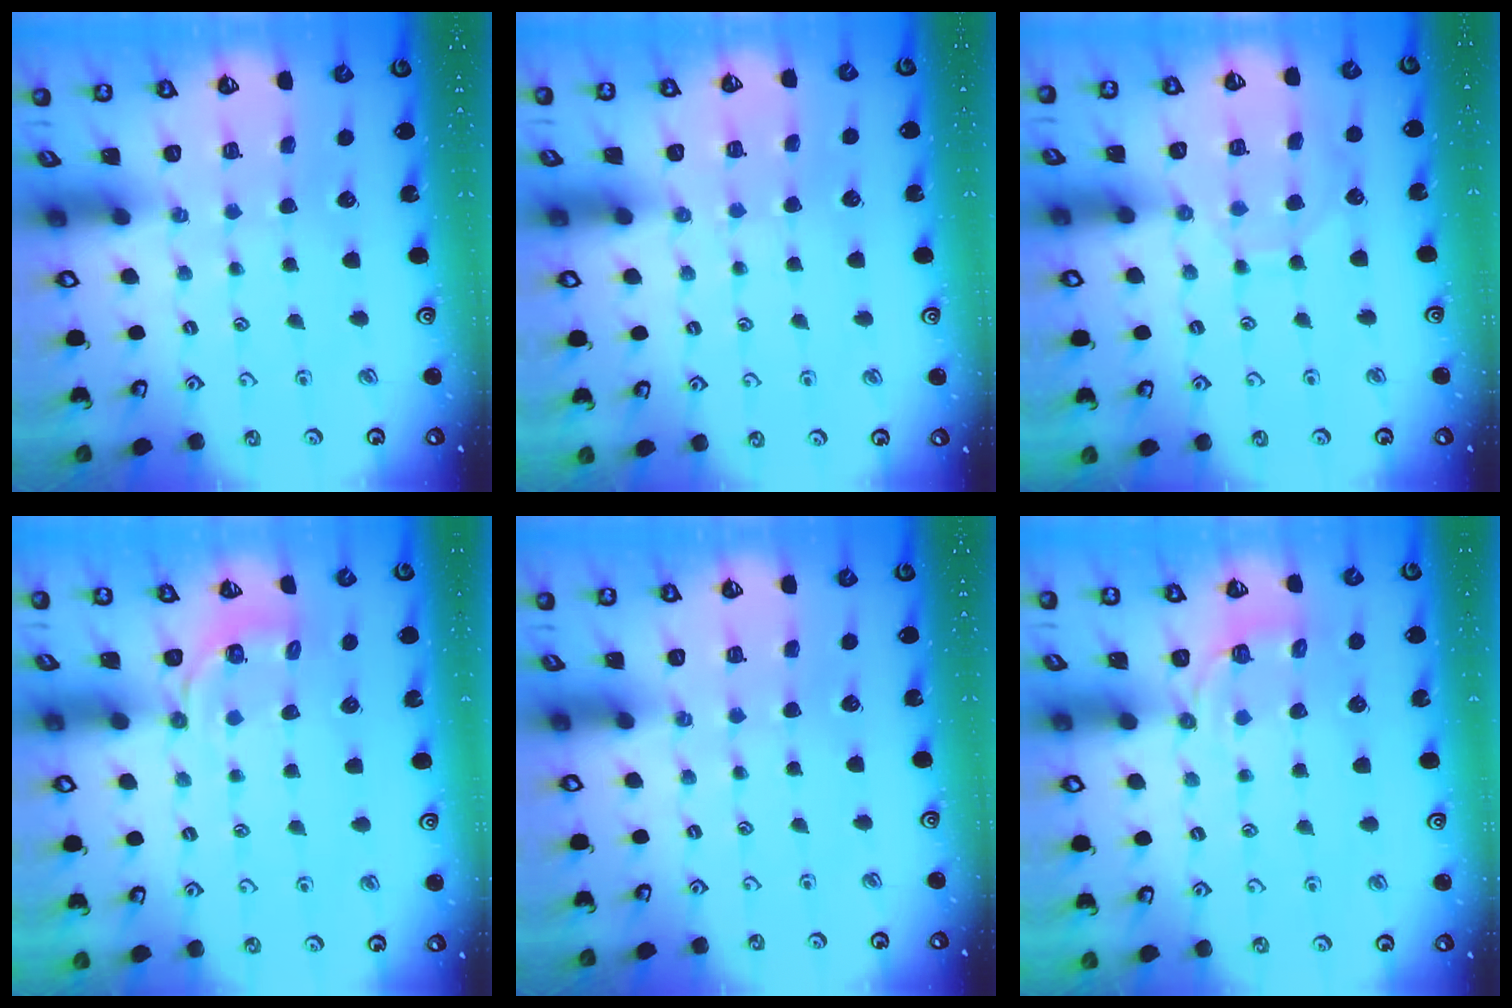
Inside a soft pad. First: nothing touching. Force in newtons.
{"total": 4.3, "press": 4.3, "slide": 0.5}
{"total": 7.8, "press": 7.8, "slide": 0.6}
{"total": 3.3, "press": 2.8, "slide": 1.7}
{"total": 0.0}
{"total": 3.8, "press": 3.3, "slide": 2.0}